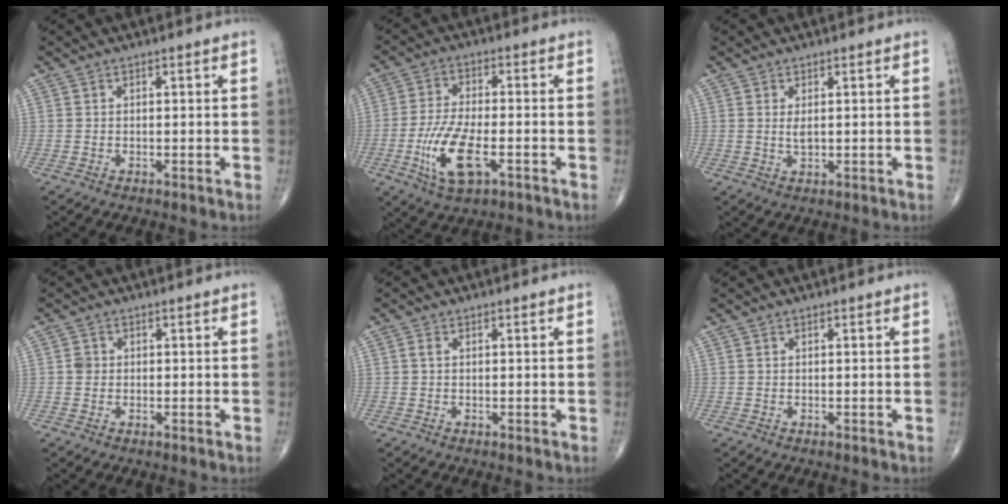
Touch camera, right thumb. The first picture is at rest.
{"total": 11.0, "force": [-3.7, 4.4, 9.3], "torque": [-0.192, 0.007, -0.065]}
{"total": 1.8, "force": [0.4, 0.8, 1.6], "torque": [-0.026, -0.007, 0.010]}
{"total": 1.4, "force": [0.1, 1.3, 0.6], "torque": [-0.004, 0.003, 0.001]}
{"total": 0.8, "force": [0.1, 0.5, 0.7], "torque": [-0.014, 0.001, 0.000]}
{"total": 0.0}